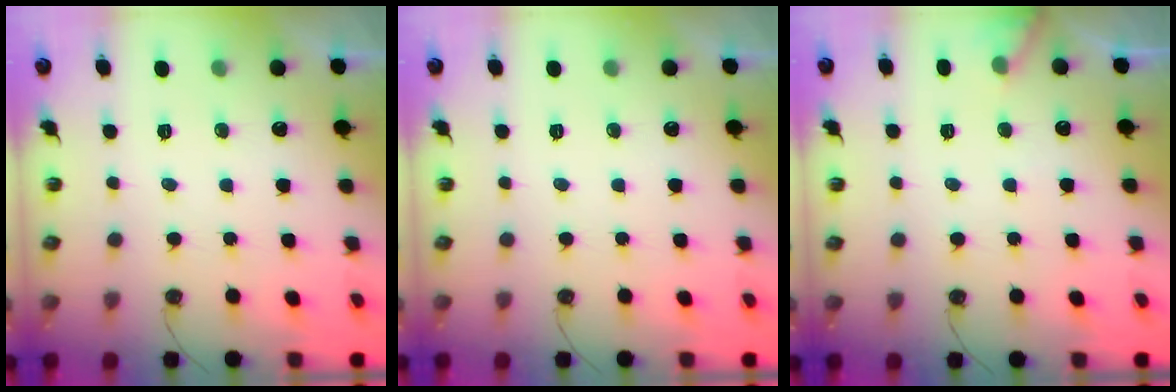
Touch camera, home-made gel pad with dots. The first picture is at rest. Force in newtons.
{"total": 0.0}
{"total": 7.3, "press": 7.3, "slide": 0.4}